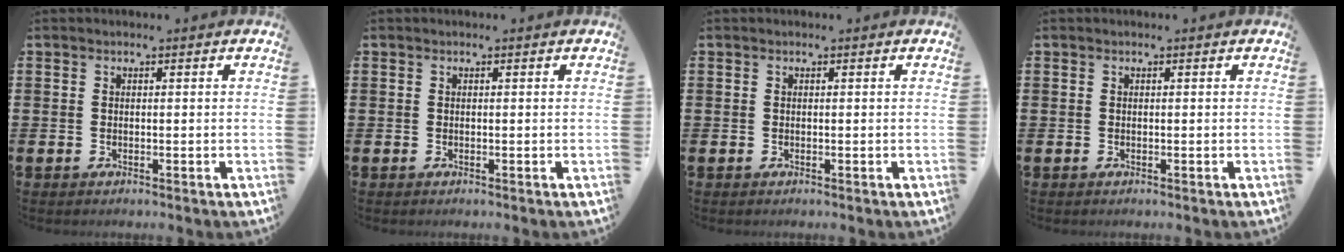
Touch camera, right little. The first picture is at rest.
{"total": 0.0}
{"total": 0.0}
{"total": 0.0}